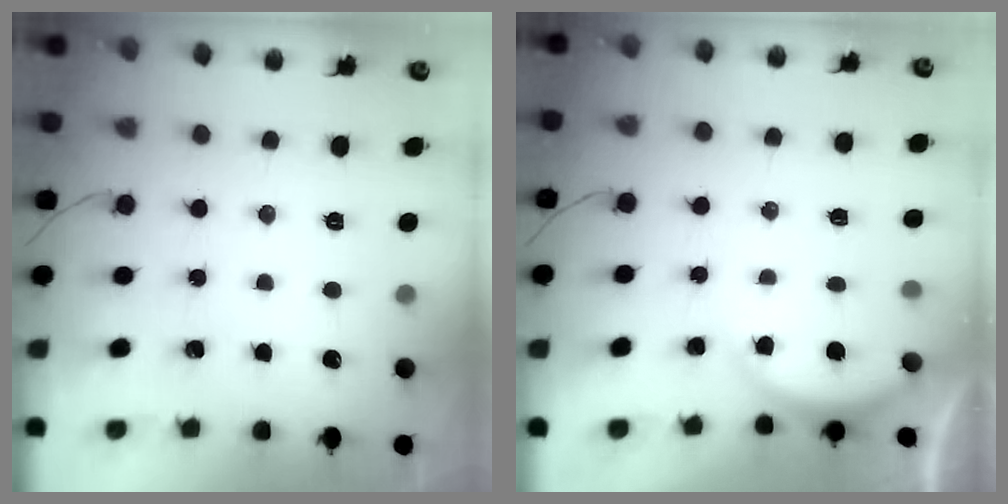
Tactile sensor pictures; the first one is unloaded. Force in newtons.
{"total": 3.0, "press": 2.9, "slide": 0.6}